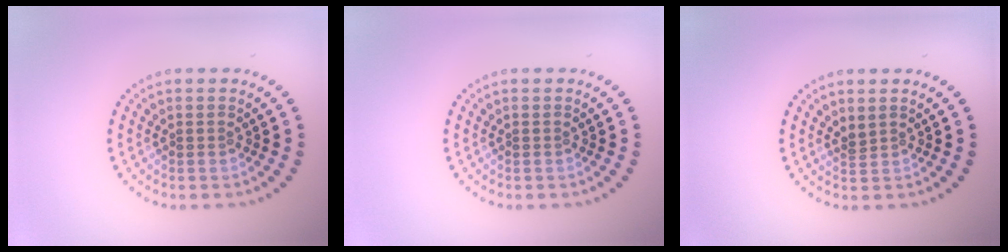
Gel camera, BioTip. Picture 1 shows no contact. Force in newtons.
{"total": 0.0}
{"total": 0.7, "press": 0.4, "slide": 0.5}